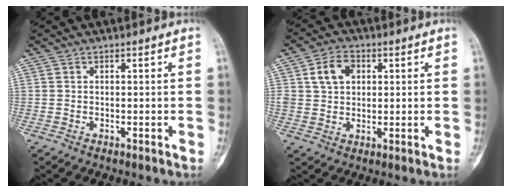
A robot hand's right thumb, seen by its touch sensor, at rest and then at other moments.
{"total": 6.4, "force": [2.0, 4.7, 3.9], "torque": [-0.051, 0.001, 0.034]}